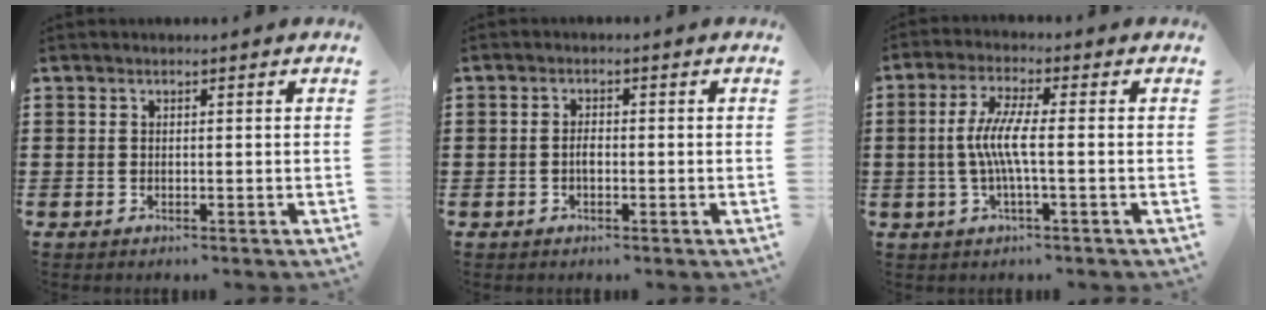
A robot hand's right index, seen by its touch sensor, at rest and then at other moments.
{"total": 1.6, "force": [-0.4, 0.8, 1.3], "torque": [-0.026, 0.000, -0.008]}
{"total": 6.0, "force": [-0.8, 0.5, 5.9], "torque": [-0.128, -0.010, -0.024]}